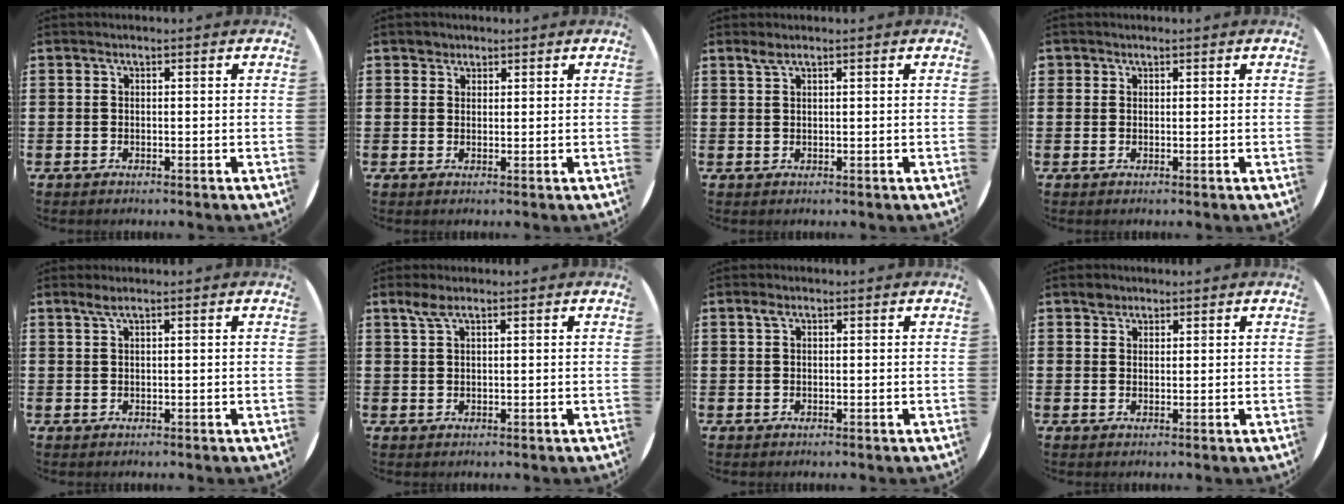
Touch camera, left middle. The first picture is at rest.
{"total": 1.4, "force": [1.2, 0.8, 0.0], "torque": [0.007, -0.002, 0.022]}
{"total": 1.1, "force": [0.9, 0.1, 0.6], "torque": [-0.014, 0.001, 0.016]}
{"total": 0.7, "force": [0.6, 0.4, 0.0], "torque": [-0.002, 0.002, 0.012]}
{"total": 1.2, "force": [0.8, 0.0, 1.0], "torque": [-0.020, 0.001, 0.013]}
{"total": 2.0, "force": [1.3, 0.5, 1.5], "torque": [-0.032, 0.005, 0.023]}
{"total": 1.0, "force": [0.5, 0.6, 0.6], "torque": [-0.005, 0.001, 0.007]}
{"total": 1.6, "force": [1.4, 0.8, 0.1], "torque": [0.011, -0.005, 0.024]}